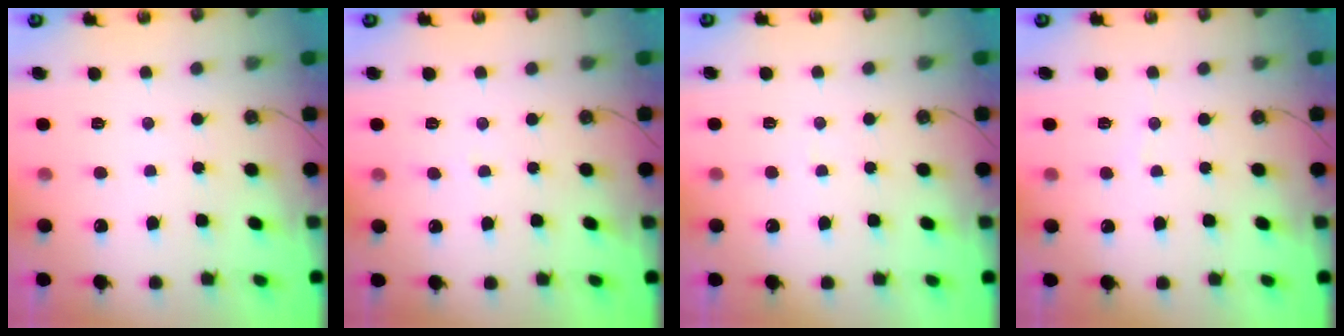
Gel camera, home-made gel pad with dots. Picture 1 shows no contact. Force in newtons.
{"total": 4.5, "press": 4.5, "slide": 0.5}
{"total": 4.5, "press": 4.5, "slide": 0.4}
{"total": 2.9, "press": 2.9, "slide": 0.3}